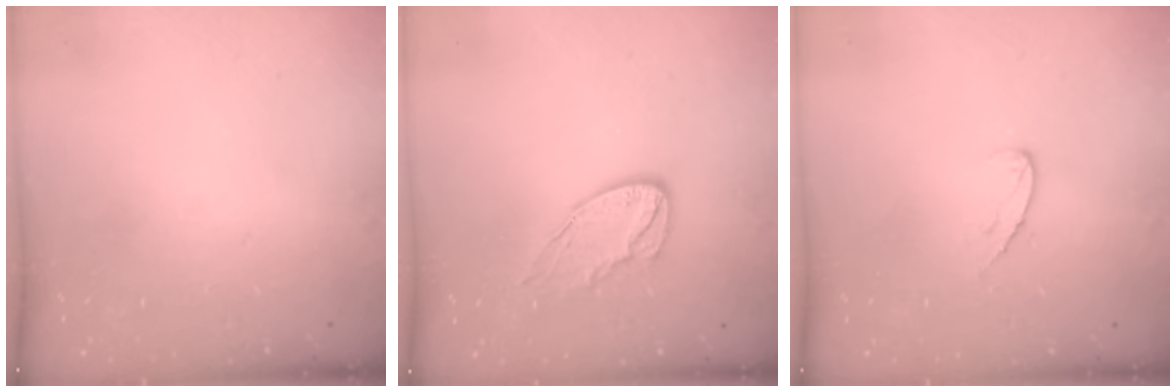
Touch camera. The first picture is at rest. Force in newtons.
{"total": 8.9, "press": 8.9, "slide": 0.3}
{"total": 5.8, "press": 5.8, "slide": 0.6}